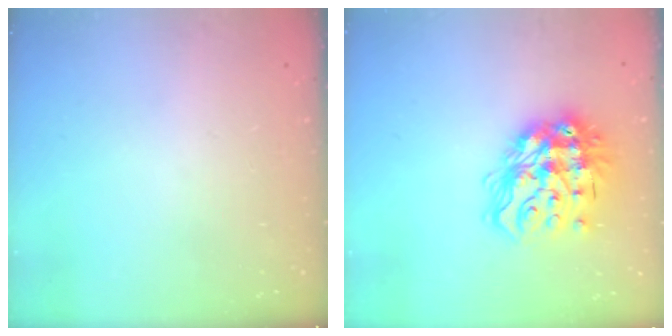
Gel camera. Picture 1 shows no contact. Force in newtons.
{"total": 19.2, "press": 19.1, "slide": 1.6}